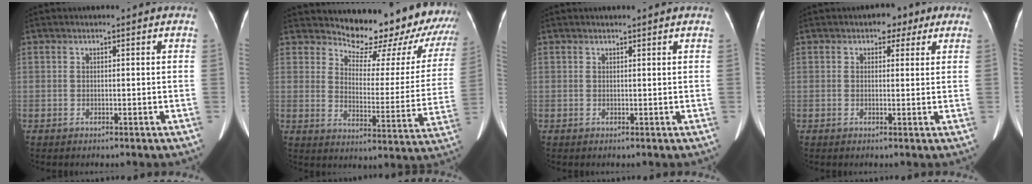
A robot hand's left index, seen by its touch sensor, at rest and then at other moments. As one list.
[{"total": 22.3, "force": [21.0, 4.9, 5.7], "torque": [-0.060, -0.101, 0.244]}, {"total": 1.9, "force": [1.8, -0.2, 0.7], "torque": [-0.012, 0.014, 0.025]}, {"total": 3.2, "force": [1.7, 2.2, 1.5], "torque": [-0.013, 0.016, 0.021]}]